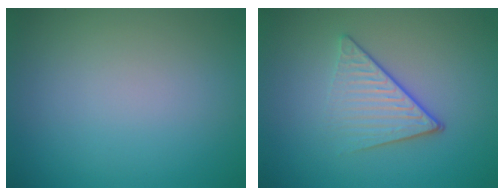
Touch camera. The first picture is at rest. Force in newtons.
{"total": 4.1, "press": 2.8, "slide": 3.1}